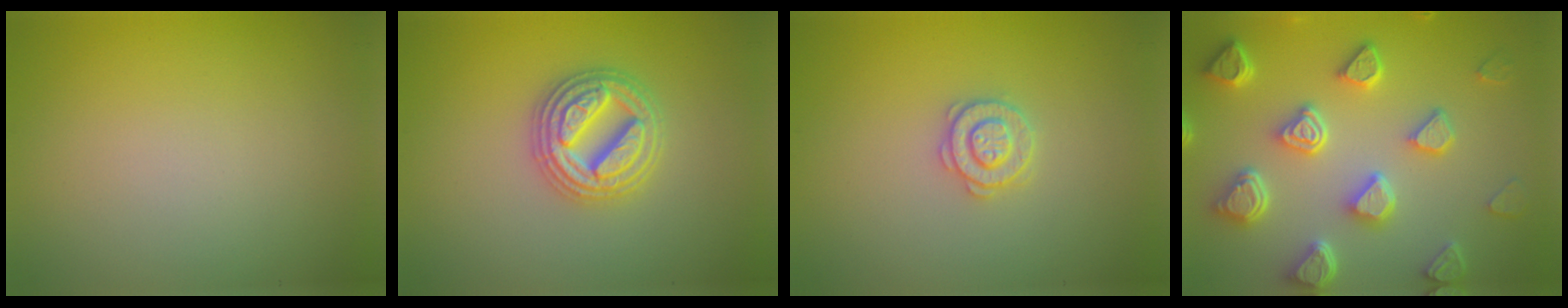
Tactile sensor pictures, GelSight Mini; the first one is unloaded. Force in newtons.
{"total": 4.9, "press": 4.9, "slide": 0.6}
{"total": 2.6, "press": 2.5, "slide": 0.5}
{"total": 7.1, "press": 5.5, "slide": 4.4}